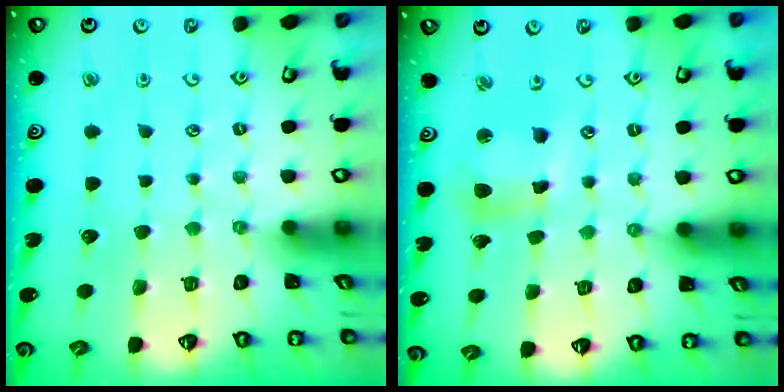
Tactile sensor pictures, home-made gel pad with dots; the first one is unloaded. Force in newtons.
{"total": 7.7, "press": 7.6, "slide": 1.2}